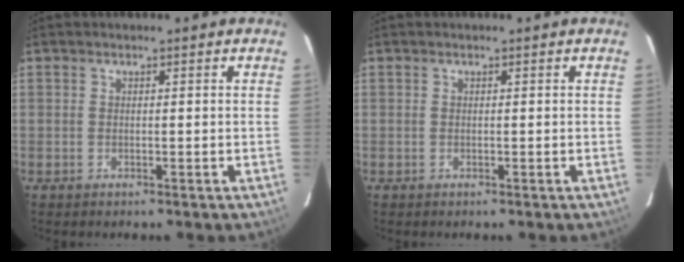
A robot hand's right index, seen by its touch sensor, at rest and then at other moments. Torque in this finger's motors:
{"motor_torque": [0.00, 0.00, 0.00, 0.00]}